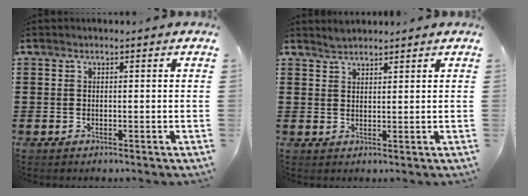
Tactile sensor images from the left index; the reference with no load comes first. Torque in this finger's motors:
{"motor_torque": [0.12, 0.76, -0.19, -0.20]}